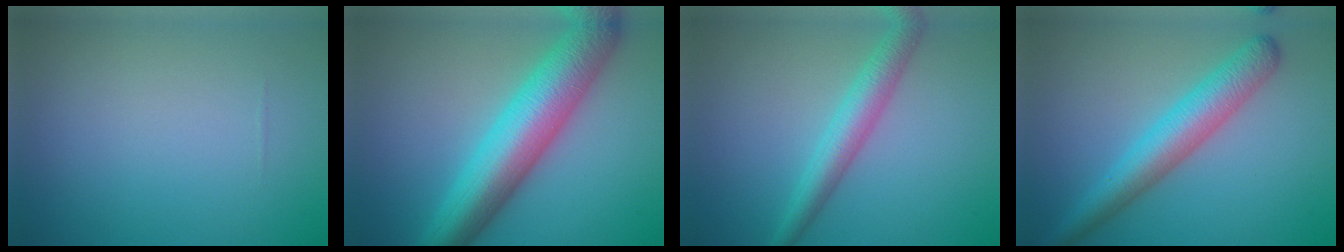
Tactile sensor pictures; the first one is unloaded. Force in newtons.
{"total": 9.0, "press": 9.0, "slide": 0.1}
{"total": 3.6, "press": 3.6, "slide": 0.1}
{"total": 5.1, "press": 5.1, "slide": 0.1}